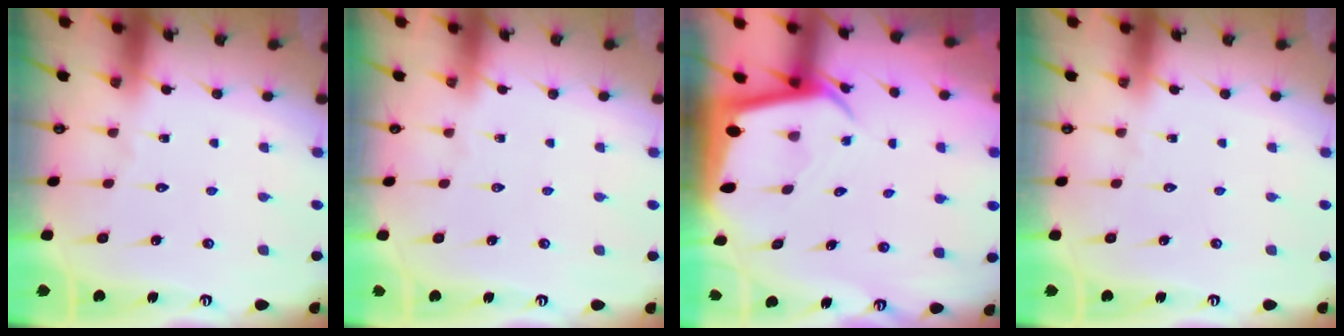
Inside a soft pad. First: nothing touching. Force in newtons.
{"total": 0.0}
{"total": 3.0, "press": 3.0, "slide": 0.3}
{"total": 0.0}